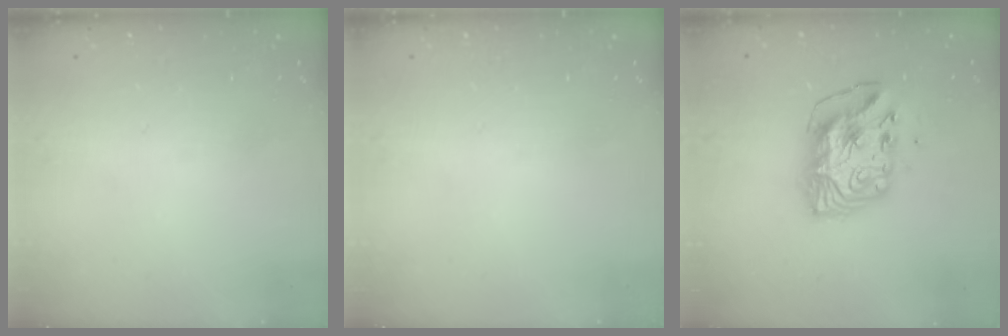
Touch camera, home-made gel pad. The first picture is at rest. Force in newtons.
{"total": 0.0}
{"total": 11.2, "press": 11.2, "slide": 1.1}